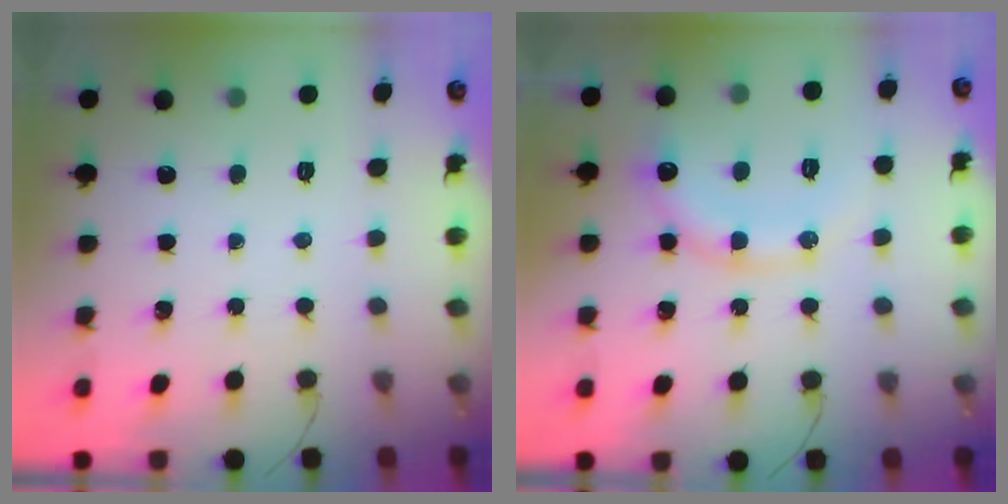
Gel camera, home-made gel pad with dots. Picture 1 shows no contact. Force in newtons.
{"total": 13.4, "press": 13.4, "slide": 1.4}